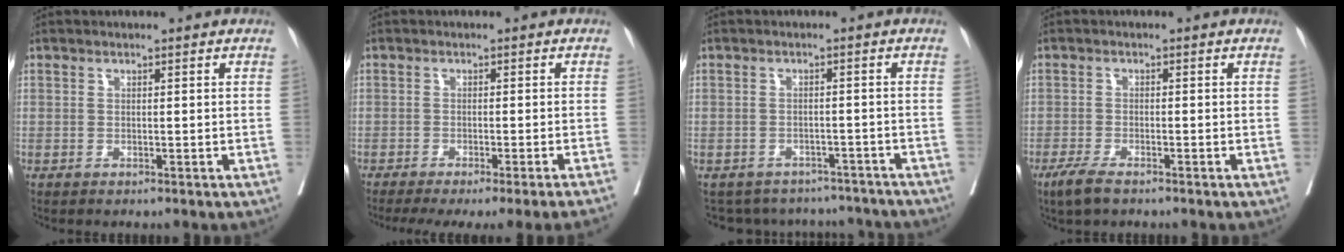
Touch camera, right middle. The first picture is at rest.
{"total": 12.9, "force": [-11.0, -1.4, 6.6], "torque": [-0.065, -0.038, -0.147]}
{"total": 11.1, "force": [-10.2, 4.3, 1.1], "torque": [-0.016, 0.020, -0.116]}
{"total": 3.6, "force": [-2.6, 0.8, 2.4], "torque": [-0.053, -0.008, -0.048]}